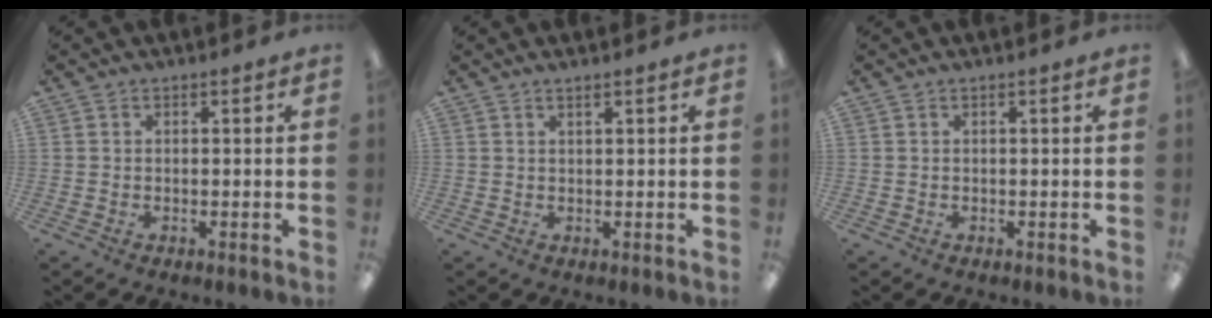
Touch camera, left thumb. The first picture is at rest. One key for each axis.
{"total": 1.1, "fx": 0.9, "fy": 0.1, "fz": 0.7, "tx": -0.014, "ty": -0.001, "tz": 0.015}
{"total": 0.0}